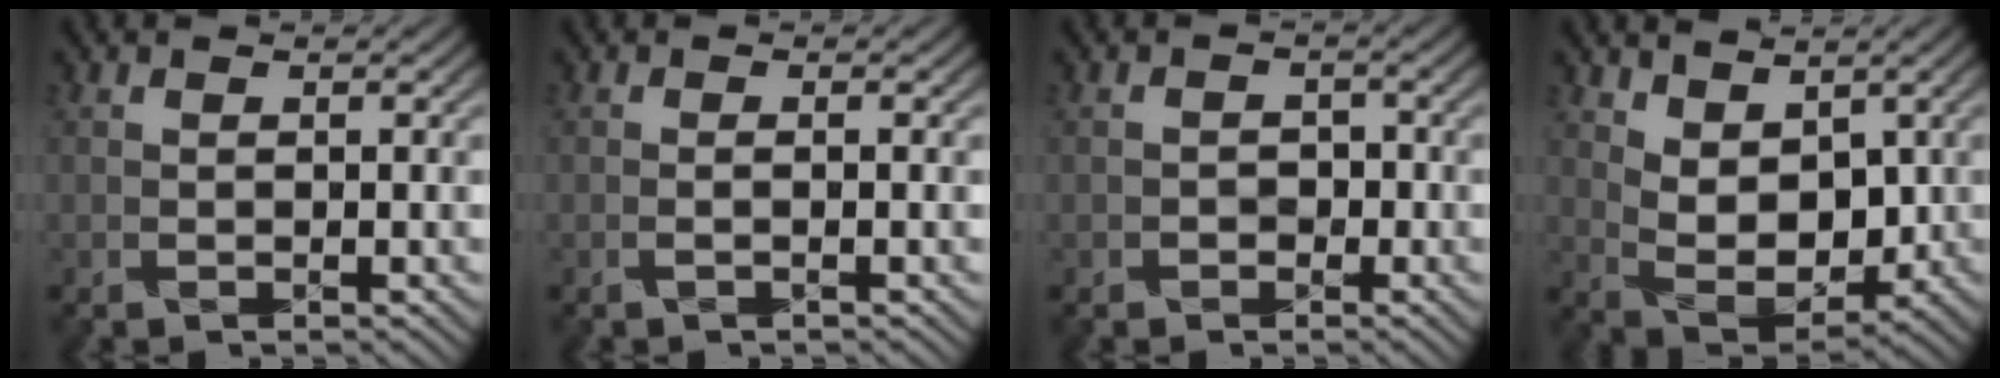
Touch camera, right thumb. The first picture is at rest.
{"total": 0.9, "force": [-0.6, -0.3, 0.7], "torque": [-0.011, 0.005, -0.016]}
{"total": 2.1, "force": [-0.9, 1.7, 0.7], "torque": [-0.009, 0.000, -0.021]}
{"total": 6.3, "force": [2.6, 3.8, 4.3], "torque": [-0.093, -0.006, 0.045]}